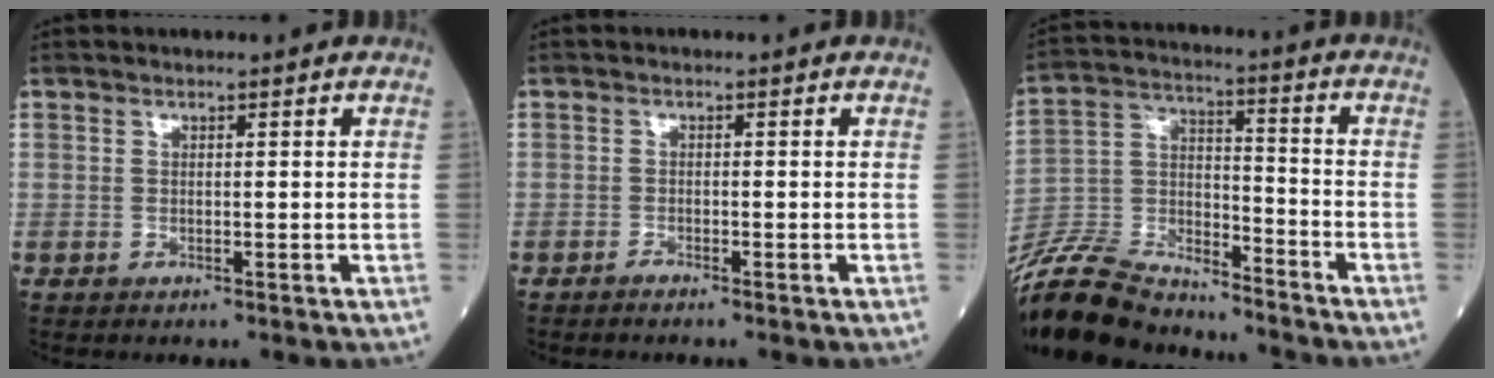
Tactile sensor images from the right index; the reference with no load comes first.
{"total": 0.9, "force": [-0.8, -0.1, 0.4], "torque": [-0.010, 0.000, -0.014]}
{"total": 17.2, "force": [-16.0, 3.9, 4.8], "torque": [-0.102, 0.018, -0.286]}